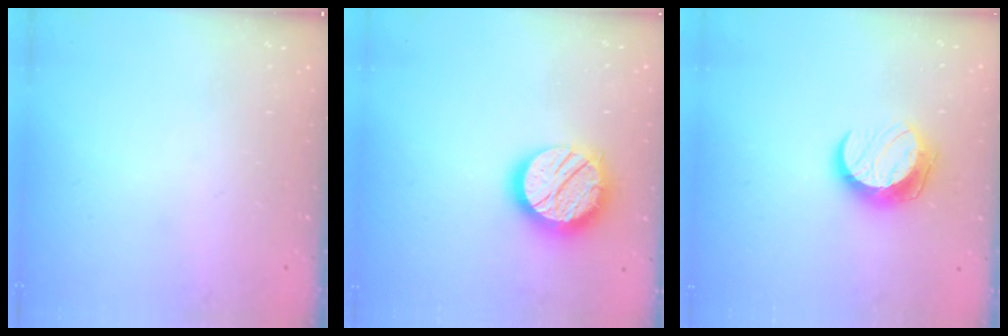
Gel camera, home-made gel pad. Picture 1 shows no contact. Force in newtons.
{"total": 17.3, "press": 17.2, "slide": 1.0}
{"total": 10.4, "press": 10.4, "slide": 0.1}